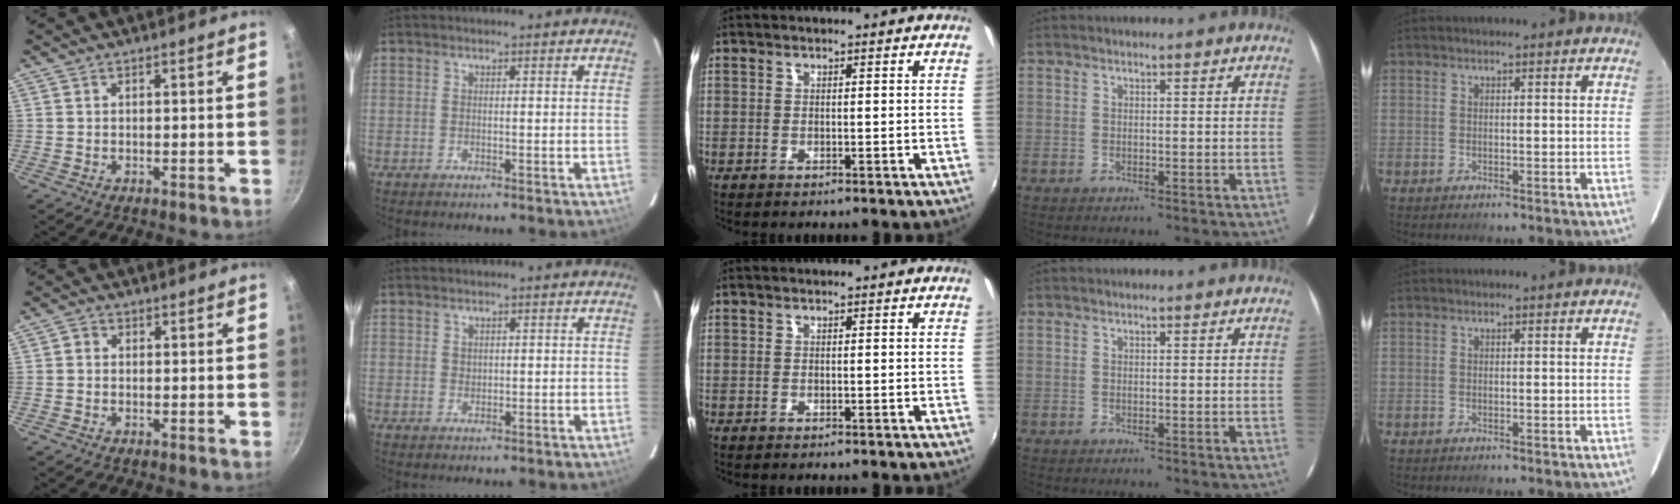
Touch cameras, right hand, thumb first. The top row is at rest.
{"thumb": {"total": 1.6, "force": [0.1, 1.5, 0.7], "torque": [-0.010, 0.004, -0.004]}, "index": {"total": 1.0, "force": [0.5, 0.8, 0.1], "torque": [0.002, 0.001, 0.010]}}